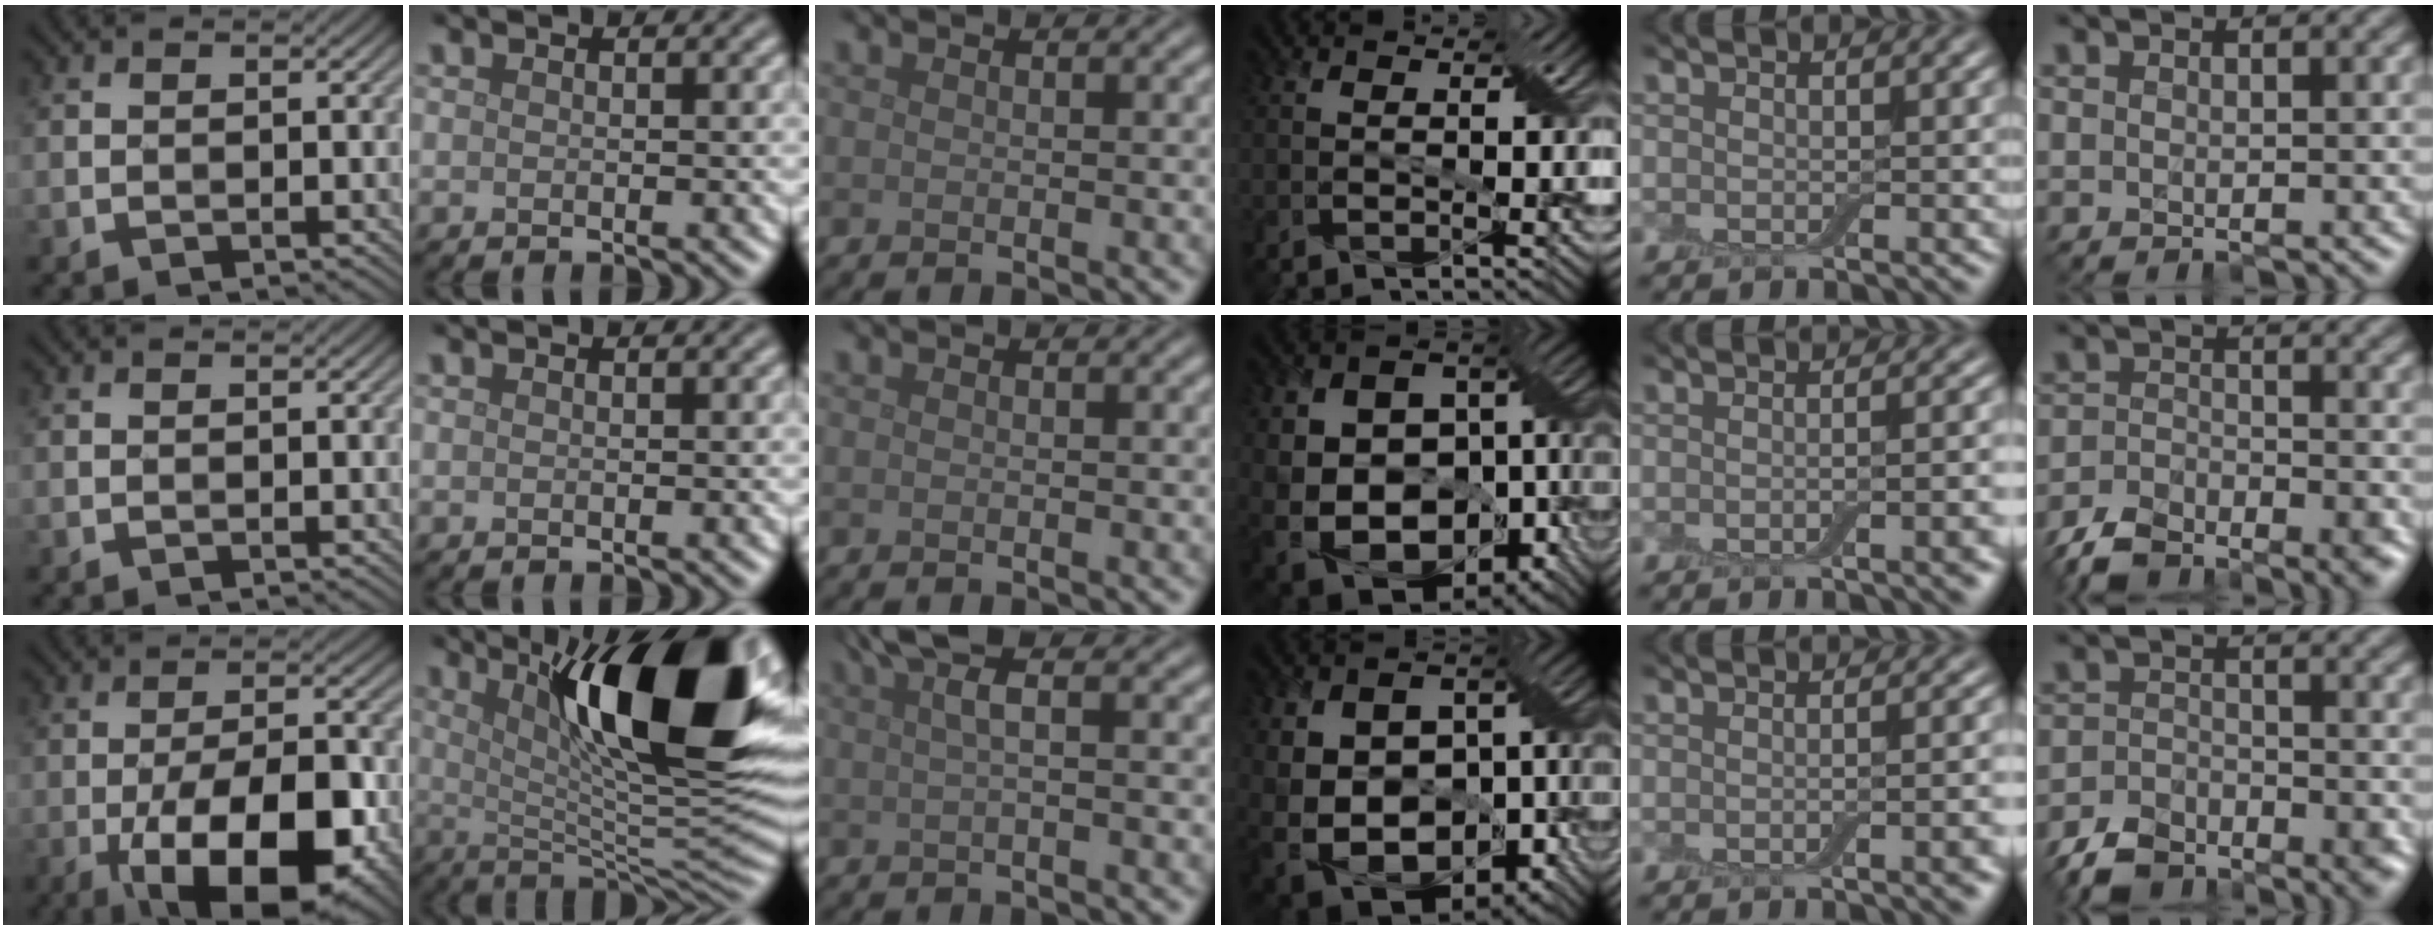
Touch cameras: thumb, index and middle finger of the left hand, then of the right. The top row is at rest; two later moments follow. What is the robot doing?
{"motion": "insert", "object": "backpack"}